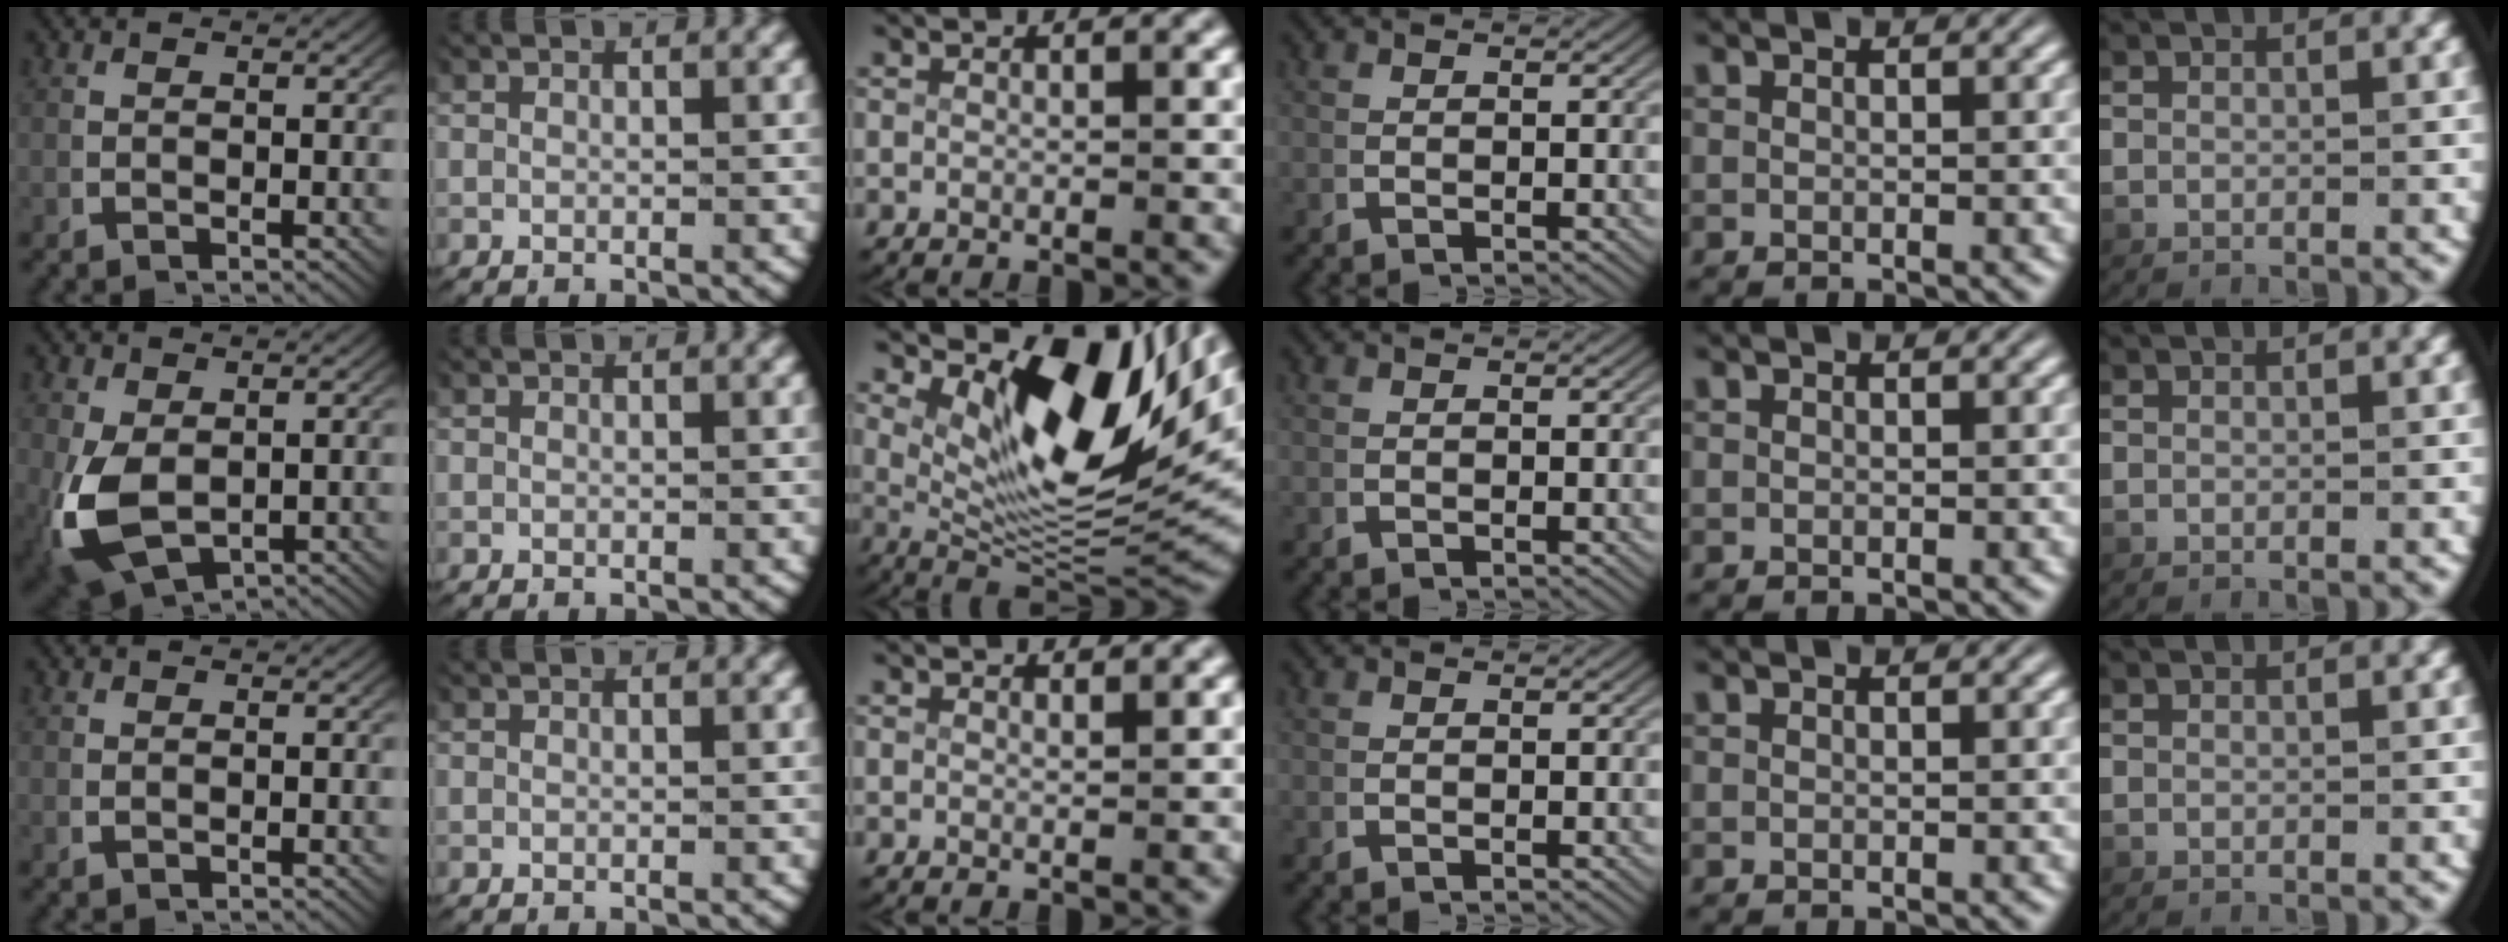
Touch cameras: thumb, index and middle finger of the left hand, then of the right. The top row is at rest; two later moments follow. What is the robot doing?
{"motion": "lift_and_place", "object": "fork"}